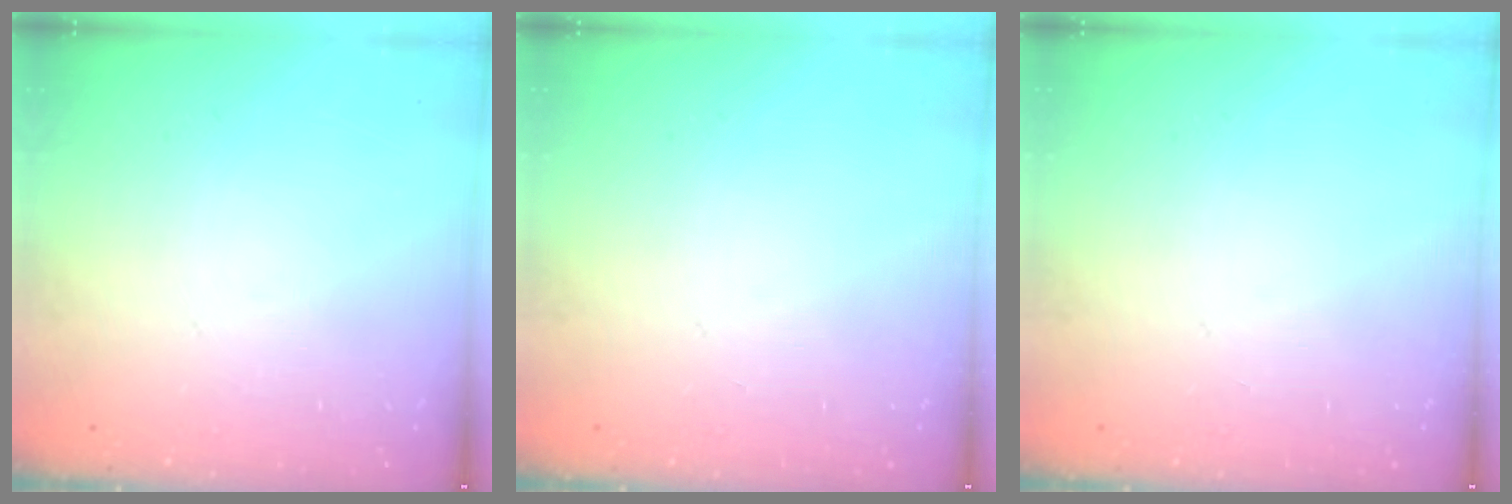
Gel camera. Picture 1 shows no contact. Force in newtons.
{"total": 0.0}
{"total": 0.0}